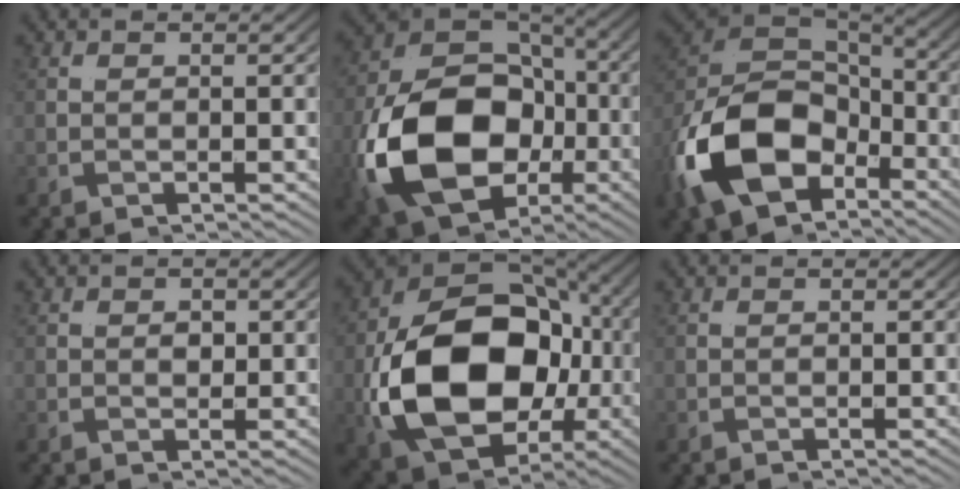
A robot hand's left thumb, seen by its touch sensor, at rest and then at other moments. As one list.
[{"total": 18.5, "force": [-4.2, 10.9, 14.3], "torque": [-0.318, -0.043, -0.049]}, {"total": 15.9, "force": [-3.6, 10.1, 11.8], "torque": [-0.296, -0.048, -0.035]}, {"total": 0.7, "force": [0.1, 0.4, 0.5], "torque": [-0.005, 0.000, 0.004]}, {"total": 19.5, "force": [-1.9, 11.3, 15.8], "torque": [-0.331, -0.037, -0.017]}, {"total": 0.0}]